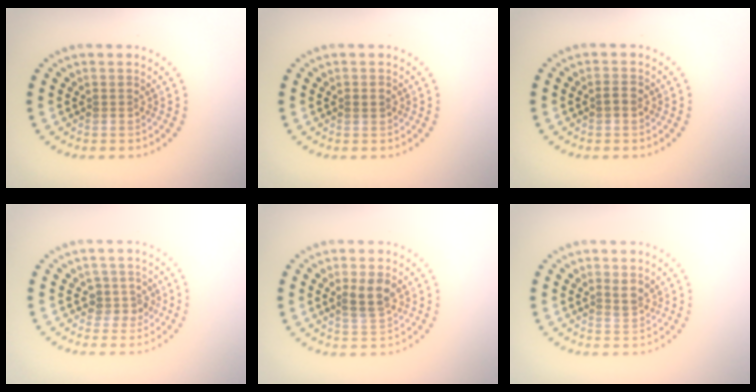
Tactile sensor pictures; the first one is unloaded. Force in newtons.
{"total": 0.9, "press": 0.9, "slide": 0.3}
{"total": 1.2, "press": 1.2, "slide": 0.2}
{"total": 1.8, "press": 1.4, "slide": 1.1}
{"total": 2.7, "press": 2.5, "slide": 0.9}
{"total": 1.6, "press": 1.3, "slide": 0.9}